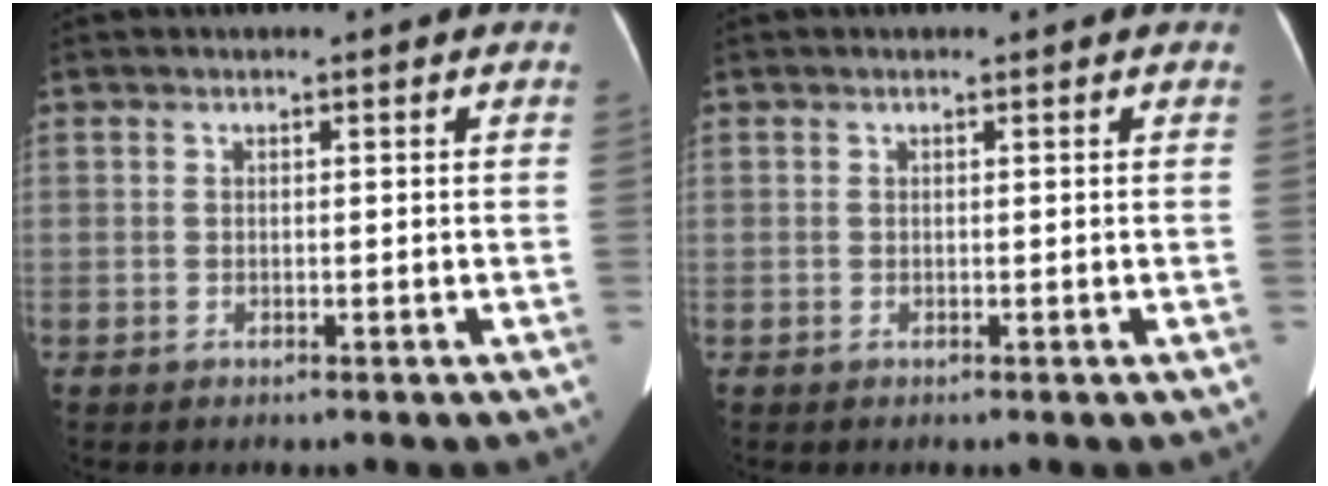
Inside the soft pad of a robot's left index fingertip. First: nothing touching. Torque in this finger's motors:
{"motor_torque": [-0.22, -0.14, 0.01, -0.01]}